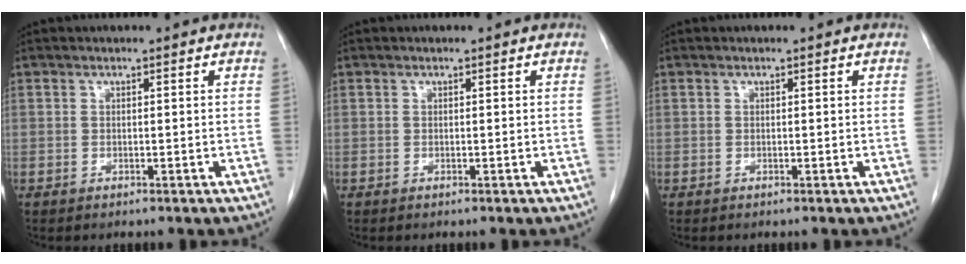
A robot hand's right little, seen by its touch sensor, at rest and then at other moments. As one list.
[{"total": 0.0}, {"total": 0.0}]